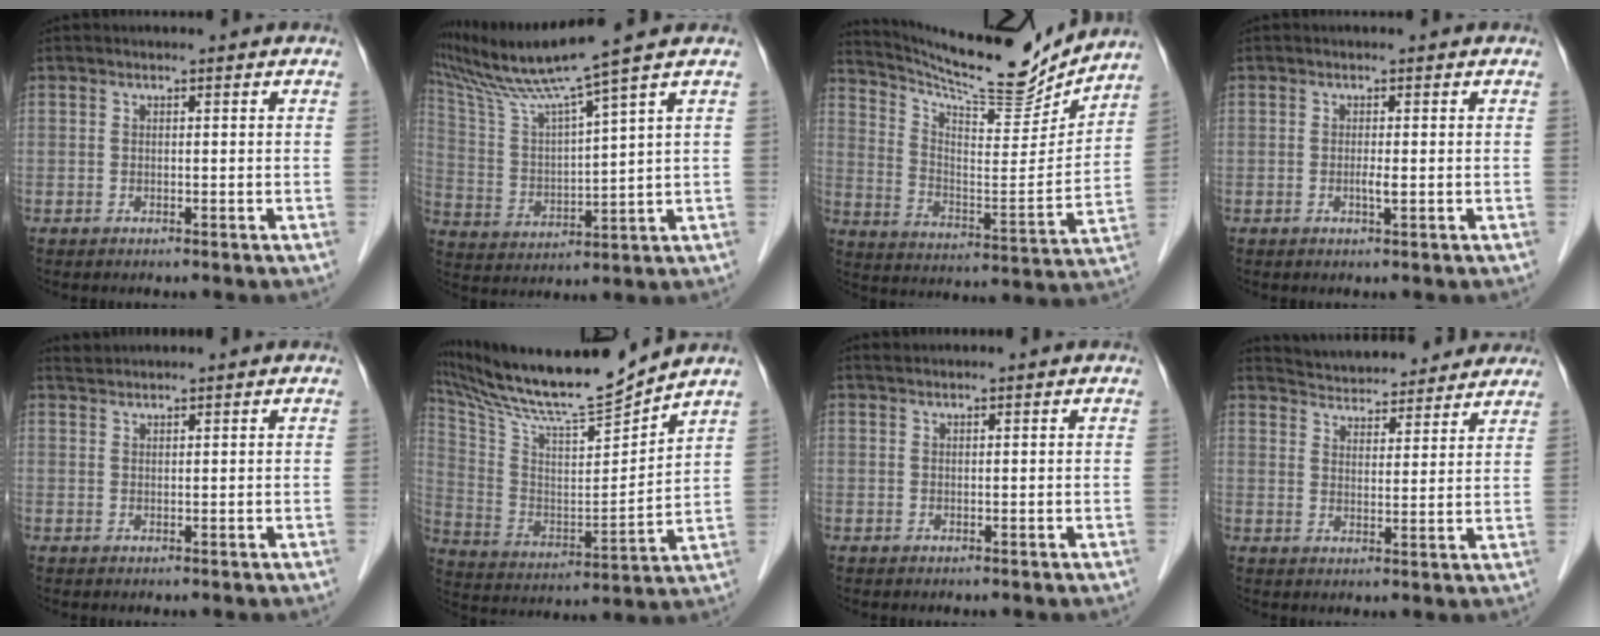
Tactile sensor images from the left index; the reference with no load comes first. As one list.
[{"total": 12.0, "force": [9.7, -2.6, 6.6], "torque": [-0.130, 0.002, 0.185]}, {"total": 18.0, "force": [17.1, 0.9, 5.6], "torque": [-0.108, -0.045, 0.261]}, {"total": 1.2, "force": [-0.2, -0.1, 1.2], "torque": [-0.024, -0.003, -0.003]}, {"total": 2.5, "force": [2.4, -0.2, 0.3], "torque": [-0.004, 0.024, 0.048]}, {"total": 16.4, "force": [15.2, -0.6, 6.1], "torque": [-0.128, -0.021, 0.274]}, {"total": 1.8, "force": [1.7, -0.1, 0.6], "torque": [-0.007, 0.023, 0.033]}, {"total": 15.9, "force": [15.0, 3.6, 3.8], "torque": [-0.047, 0.021, 0.201]}]